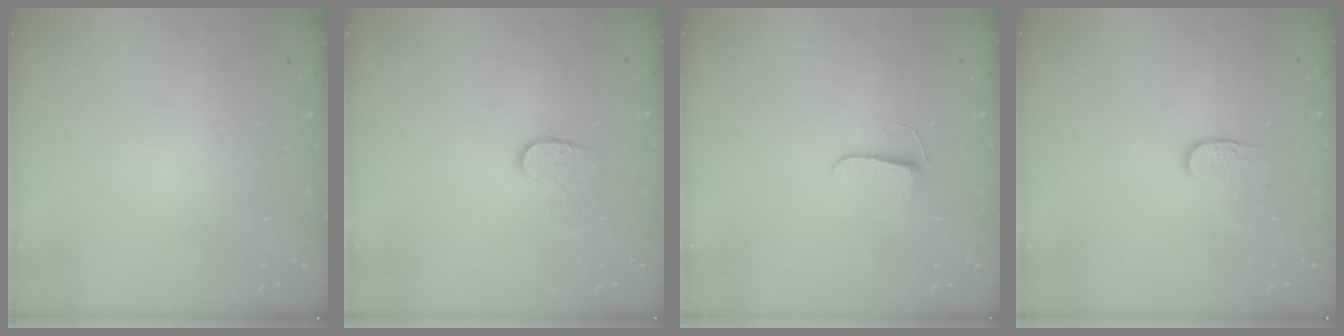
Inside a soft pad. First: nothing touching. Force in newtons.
{"total": 8.3, "press": 8.3, "slide": 0.4}
{"total": 5.5, "press": 5.5, "slide": 0.5}
{"total": 4.0, "press": 4.0, "slide": 0.5}